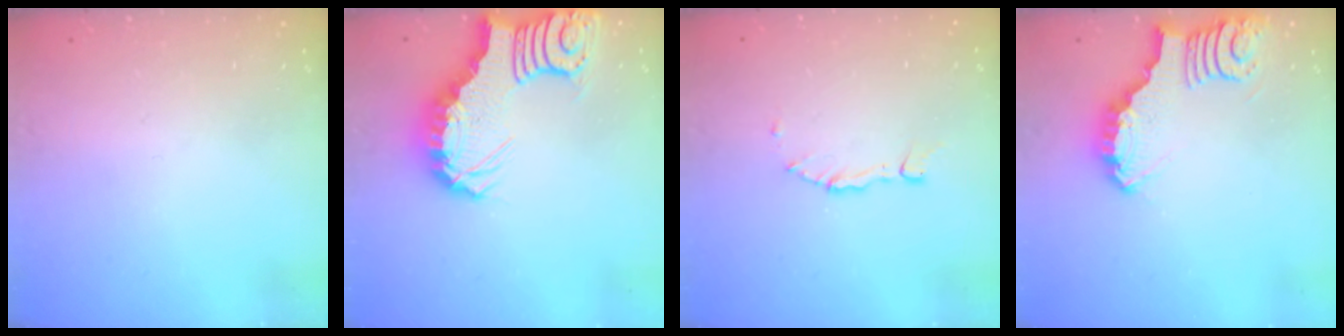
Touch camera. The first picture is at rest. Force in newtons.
{"total": 6.2, "press": 6.1, "slide": 0.9}
{"total": 3.0, "press": 2.9, "slide": 0.3}
{"total": 3.8, "press": 3.8, "slide": 0.2}